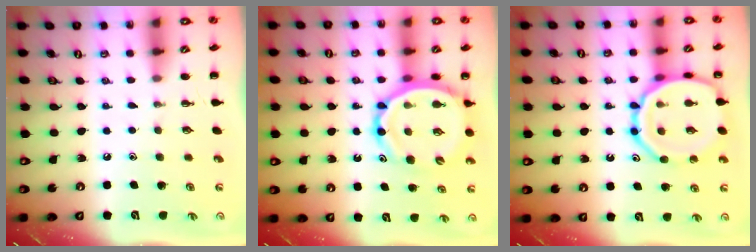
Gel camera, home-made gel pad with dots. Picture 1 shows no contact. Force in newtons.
{"total": 14.7, "press": 14.1, "slide": 4.2}
{"total": 17.2, "press": 17.1, "slide": 1.4}